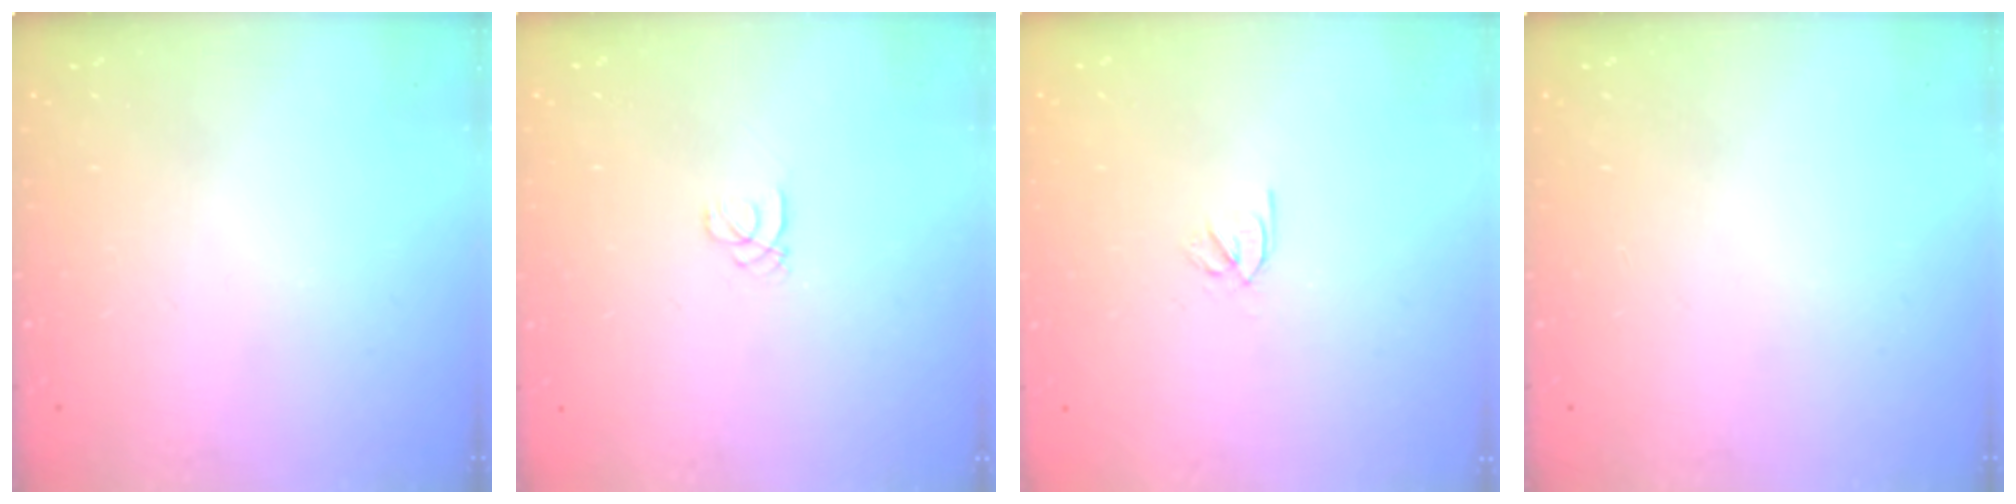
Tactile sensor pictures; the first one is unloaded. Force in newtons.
{"total": 1.0, "press": 1.0, "slide": 0.1}
{"total": 2.4, "press": 2.3, "slide": 0.7}
{"total": 0.0}